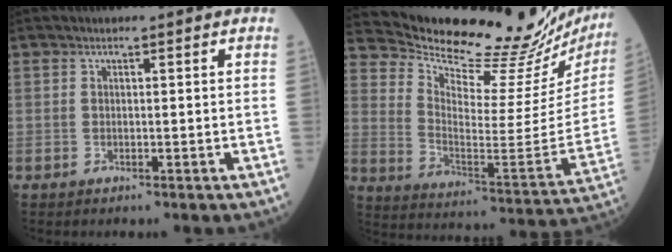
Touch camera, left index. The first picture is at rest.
{"total": 27.8, "force": [26.1, 2.3, 9.3], "torque": [-0.156, -0.122, 0.348]}